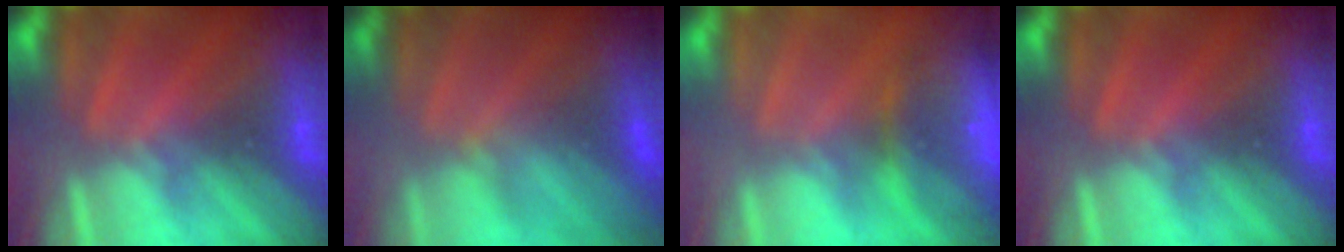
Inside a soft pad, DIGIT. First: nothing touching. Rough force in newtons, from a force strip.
{"total": 3.8}
{"total": 7.3}
{"total": 0.0}